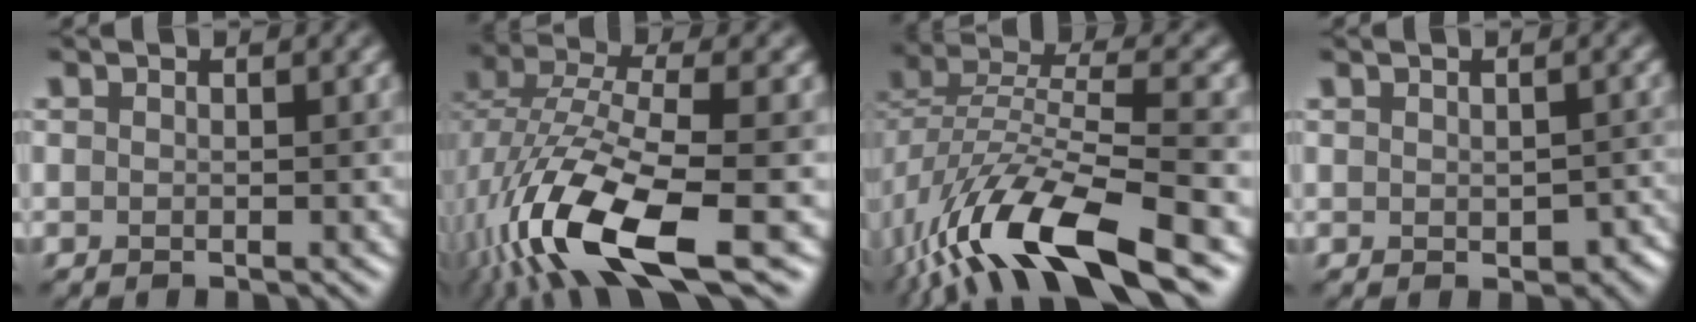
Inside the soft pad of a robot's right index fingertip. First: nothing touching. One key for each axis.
{"total": 12.3, "fx": -5.1, "fy": 4.3, "fz": 10.3, "tx": -0.222, "ty": -0.006, "tz": -0.102}
{"total": 11.9, "fx": -6.6, "fy": 3.7, "fz": 9.2, "tx": -0.182, "ty": 0.002, "tz": -0.132}
{"total": 2.4, "fx": -0.4, "fy": 1.6, "fz": 1.7, "tx": -0.021, "ty": -0.010, "tz": -0.001}